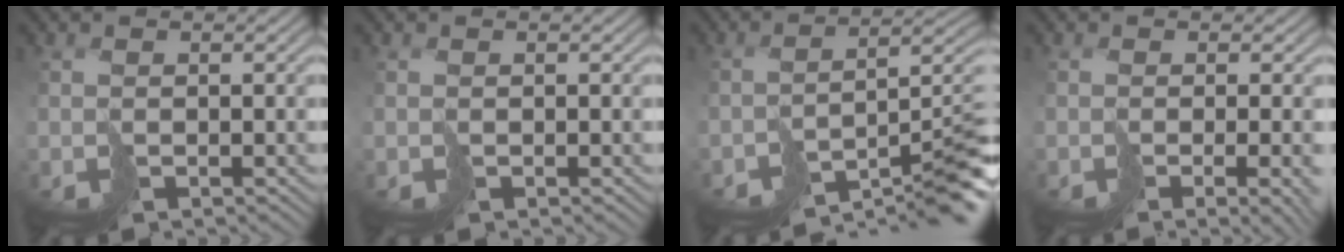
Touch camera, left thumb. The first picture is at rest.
{"total": 0.0}
{"total": 11.0, "force": [-7.6, 2.5, 7.5], "torque": [-0.111, -0.002, -0.114]}
{"total": 5.9, "force": [-1.8, 1.9, 5.2], "torque": [-0.054, -0.012, -0.017]}